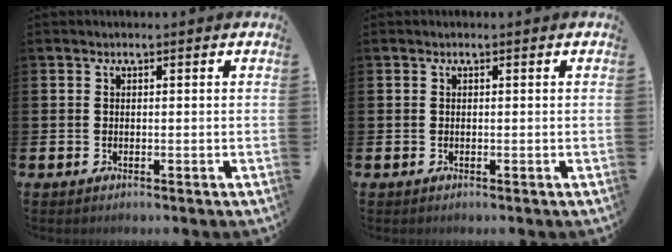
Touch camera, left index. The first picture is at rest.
{"total": 0.0}